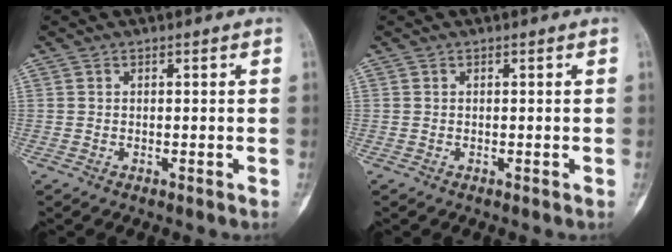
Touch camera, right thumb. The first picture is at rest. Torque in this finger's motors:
{"motor_torque": [0.34, -0.34, 0.00, 0.00, 0.00]}